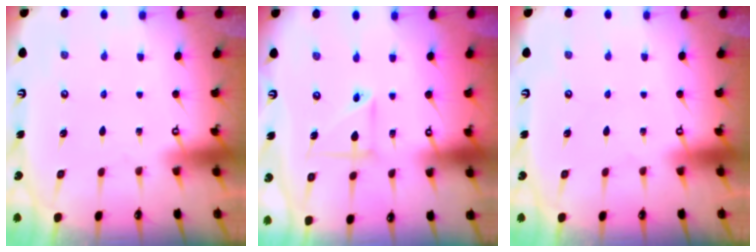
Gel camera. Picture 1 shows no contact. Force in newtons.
{"total": 5.7, "press": 5.5, "slide": 1.4}
{"total": 0.0}